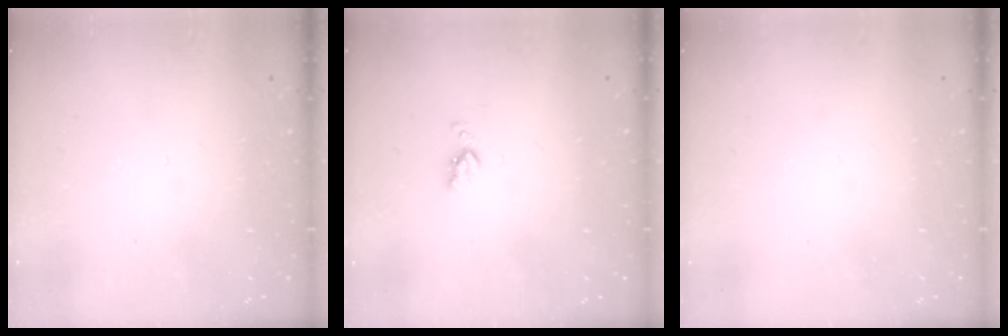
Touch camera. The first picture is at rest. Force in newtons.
{"total": 3.2, "press": 3.2, "slide": 0.5}
{"total": 0.0}